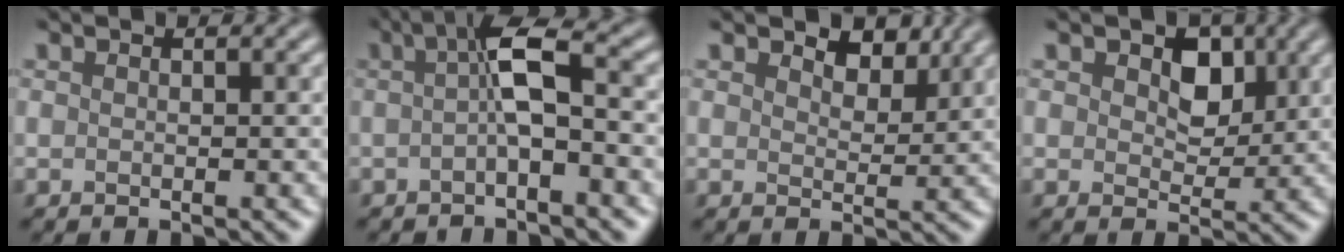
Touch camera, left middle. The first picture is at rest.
{"total": 4.1, "force": [0.1, 0.7, 4.0], "torque": [-0.071, 0.017, -0.003]}
{"total": 3.3, "force": [2.9, 1.2, 1.1], "torque": [-0.022, -0.001, 0.041]}
{"total": 3.4, "force": [1.5, 2.3, 2.0], "torque": [-0.037, 0.003, 0.021]}